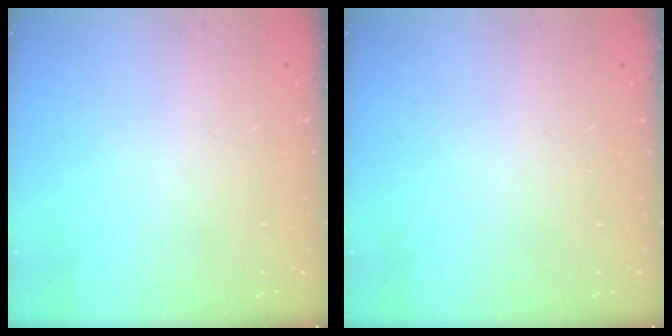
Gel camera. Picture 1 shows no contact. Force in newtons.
{"total": 0.0}